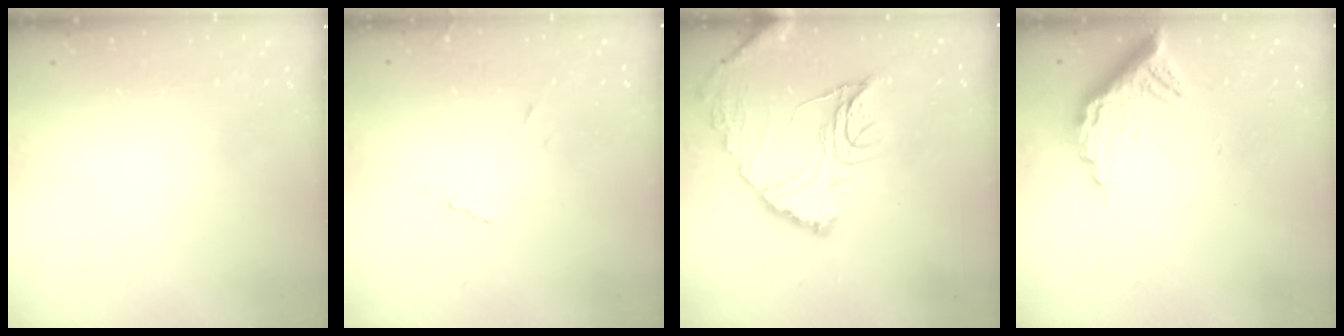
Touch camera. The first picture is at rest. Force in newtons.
{"total": 7.0, "press": 7.0, "slide": 0.4}
{"total": 16.4, "press": 16.3, "slide": 1.6}
{"total": 11.6, "press": 11.5, "slide": 1.1}